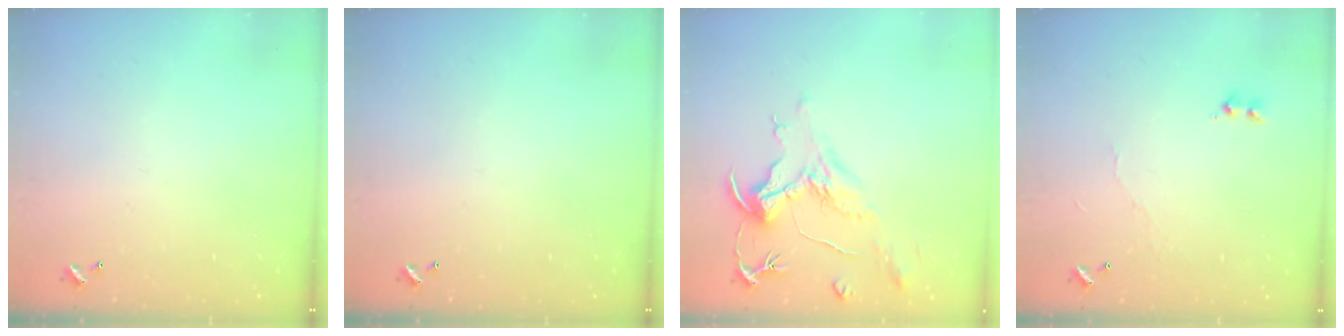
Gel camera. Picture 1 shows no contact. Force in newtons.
{"total": 0.0}
{"total": 2.0, "press": 1.5, "slide": 1.3}
{"total": 6.0, "press": 6.0, "slide": 0.6}